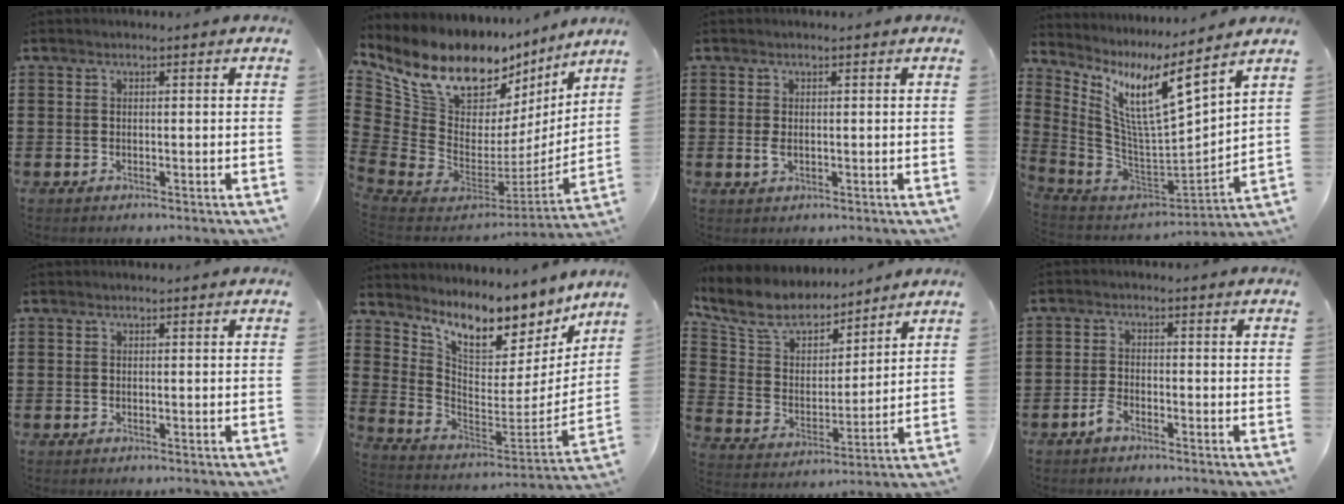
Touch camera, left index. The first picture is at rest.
{"total": 12.7, "force": [9.6, 6.2, 5.5], "torque": [-0.140, -0.080, 0.173]}
{"total": 1.4, "force": [0.0, 0.7, 1.2], "torque": [-0.032, -0.001, -0.002]}
{"total": 11.3, "force": [6.2, 1.8, 9.3], "torque": [-0.207, -0.050, 0.097]}
{"total": 0.0}
{"total": 10.6, "force": [9.1, 3.0, 4.5], "torque": [-0.115, -0.068, 0.160]}
{"total": 8.7, "force": [7.6, 3.4, 2.7], "torque": [-0.095, -0.042, 0.138]}
{"total": 2.5, "force": [-1.8, 0.9, 1.5], "torque": [-0.043, 0.001, -0.039]}